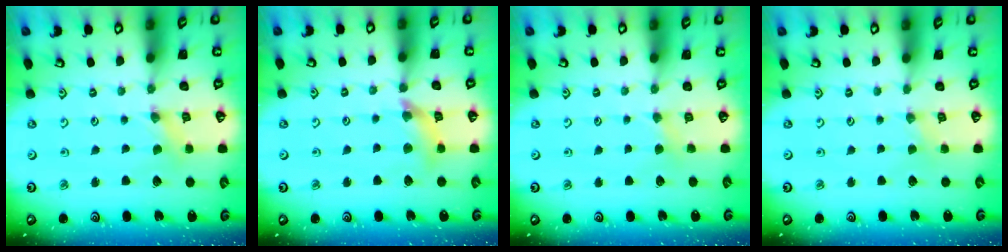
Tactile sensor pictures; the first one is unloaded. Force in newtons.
{"total": 9.9, "press": 9.8, "slide": 1.1}
{"total": 3.2, "press": 3.2, "slide": 0.4}
{"total": 1.0, "press": 1.0, "slide": 0.2}